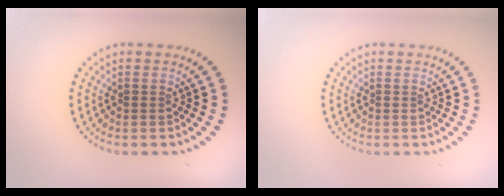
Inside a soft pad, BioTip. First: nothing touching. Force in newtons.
{"total": 0.0}